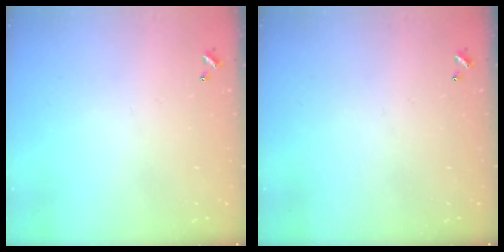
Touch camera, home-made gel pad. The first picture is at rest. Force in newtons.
{"total": 0.0}